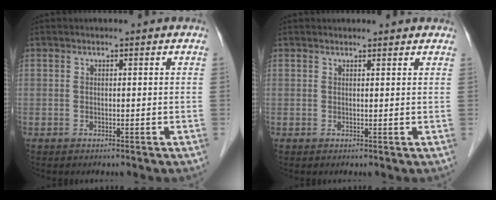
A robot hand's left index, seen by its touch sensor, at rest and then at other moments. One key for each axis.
{"total": 3.1, "fx": 2.9, "fy": 0.7, "fz": 0.8, "tx": -0.013, "ty": 0.019, "tz": 0.031}